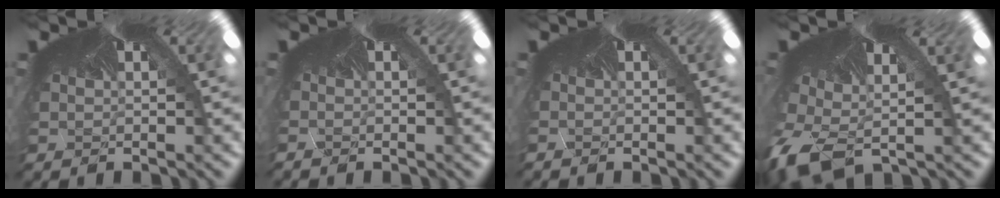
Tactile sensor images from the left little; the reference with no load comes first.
{"total": 1.0, "force": [-0.9, -0.4, 0.0], "torque": [0.007, -0.011, -0.010]}
{"total": 0.7, "force": [-0.6, -0.2, -0.1], "torque": [0.006, -0.007, -0.007]}
{"total": 7.1, "force": [-6.6, 1.9, 1.9], "torque": [-0.092, -0.099, -0.079]}